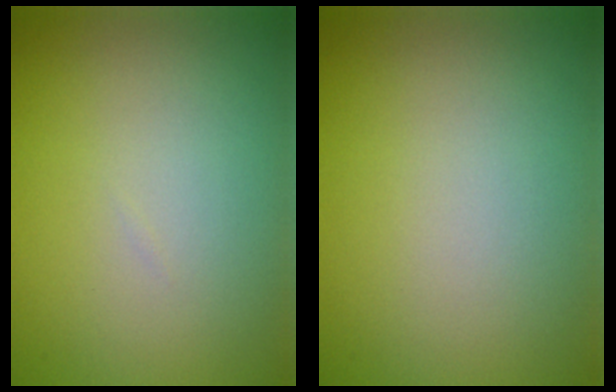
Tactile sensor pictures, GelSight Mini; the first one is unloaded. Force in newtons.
{"total": 0.0}